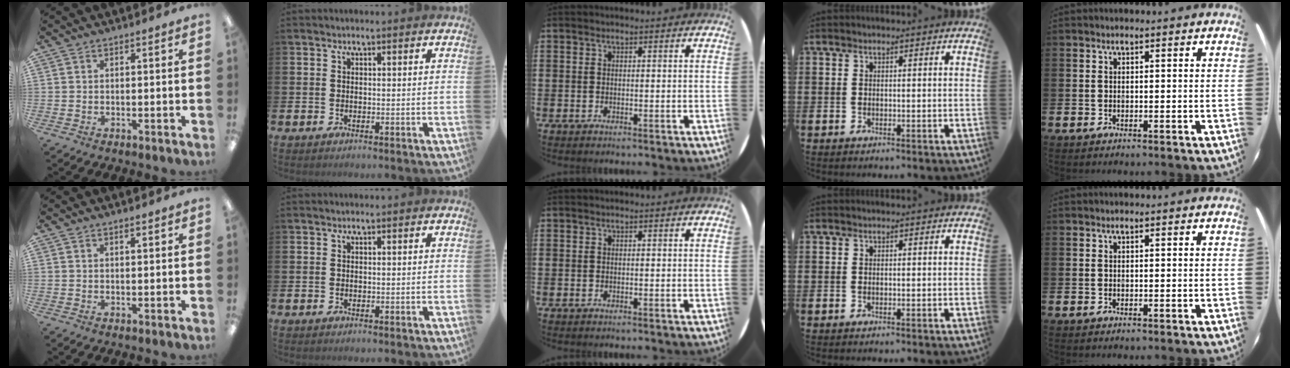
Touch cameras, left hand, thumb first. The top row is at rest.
{"thumb": {"total": 1.2, "force": [1.1, 0.2, 0.6], "torque": [-0.013, -0.001, 0.019]}}